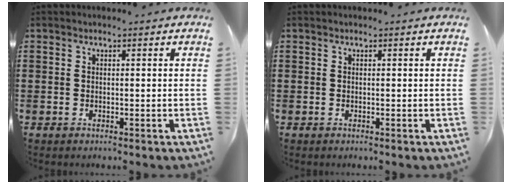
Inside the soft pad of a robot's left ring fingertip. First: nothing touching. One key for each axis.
{"total": 0.0}